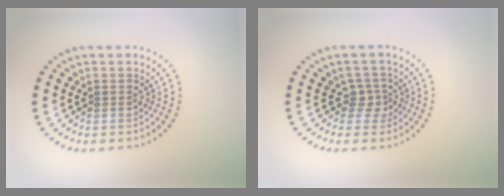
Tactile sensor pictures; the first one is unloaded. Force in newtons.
{"total": 1.8, "press": 1.3, "slide": 1.2}